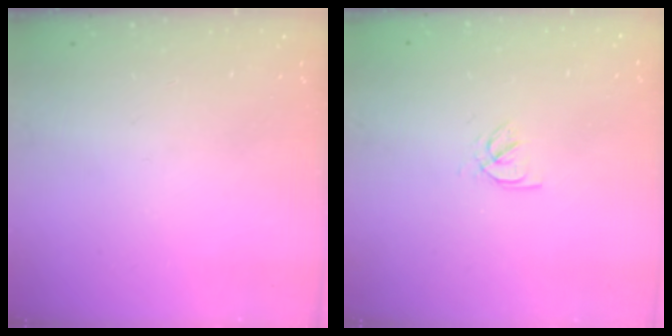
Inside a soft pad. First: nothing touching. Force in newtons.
{"total": 2.3, "press": 2.2, "slide": 0.3}